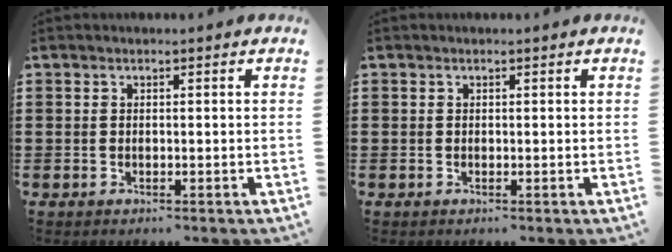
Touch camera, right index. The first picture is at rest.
{"total": 0.0}